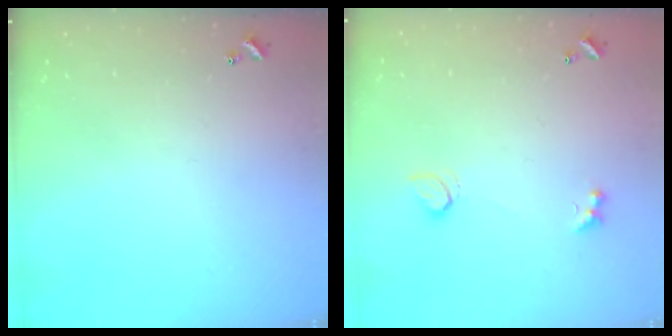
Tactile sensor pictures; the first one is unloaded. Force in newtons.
{"total": 2.3, "press": 1.9, "slide": 1.1}